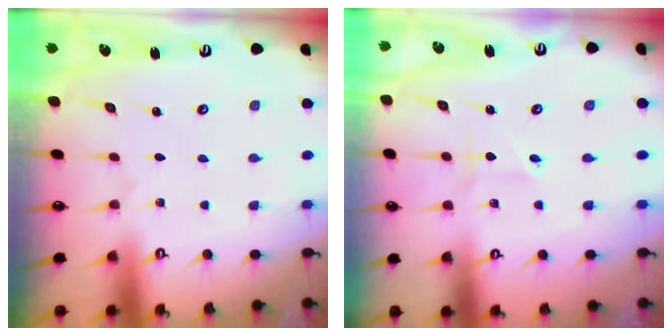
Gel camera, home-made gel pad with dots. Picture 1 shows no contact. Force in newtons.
{"total": 1.8, "press": 1.7, "slide": 0.4}